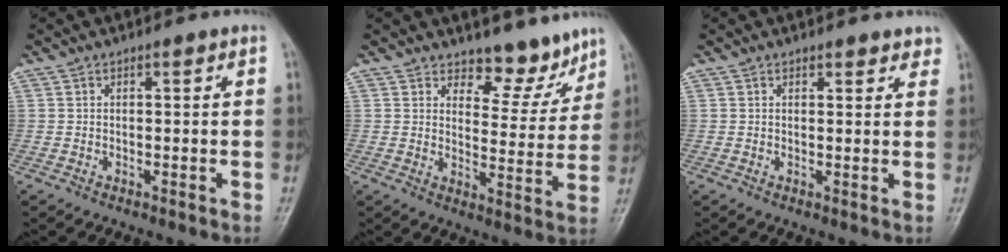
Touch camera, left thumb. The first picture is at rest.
{"total": 7.8, "force": [6.7, 3.5, 1.7], "torque": [0.012, -0.060, 0.098]}
{"total": 2.6, "force": [2.2, 1.1, 0.9], "torque": [0.014, -0.007, 0.019]}